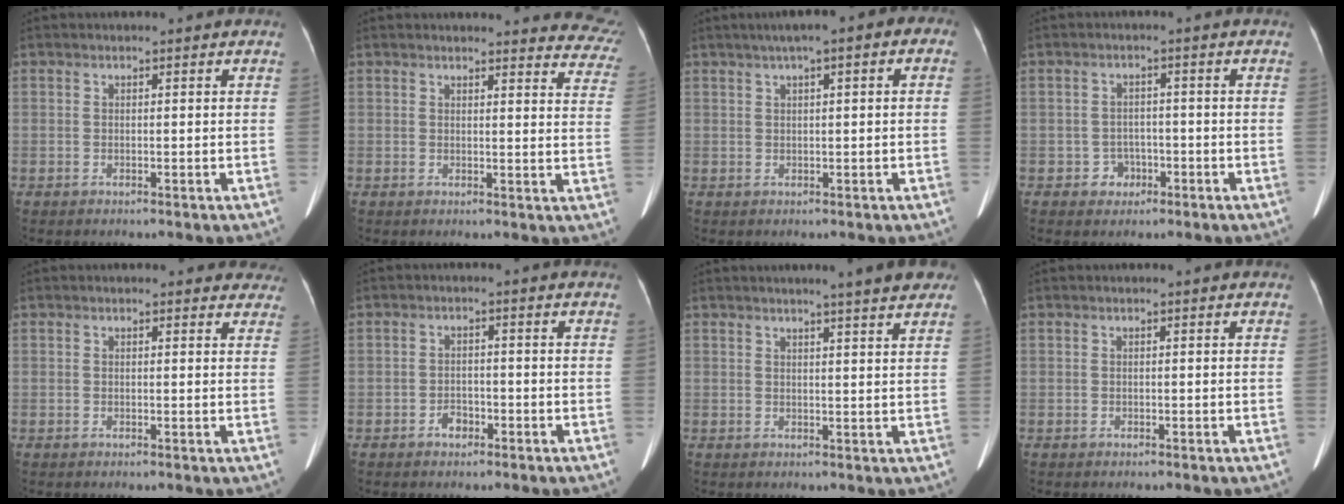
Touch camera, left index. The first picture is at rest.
{"total": 16.3, "force": [15.7, 3.3, 2.7], "torque": [0.018, -0.069, 0.133]}
{"total": 5.9, "force": [2.4, 1.6, 5.1], "torque": [-0.073, 0.033, 0.027]}
{"total": 2.9, "force": [-1.3, 2.5, 0.6], "torque": [-0.006, 0.010, -0.016]}
{"total": 5.6, "force": [5.2, 2.2, 0.5], "torque": [0.027, -0.005, 0.030]}
{"total": 2.2, "force": [-1.3, 1.4, 1.0], "torque": [-0.015, 0.005, -0.021]}
{"total": 6.7, "force": [5.5, 0.0, 3.7], "torque": [-0.047, 0.003, 0.056]}
{"total": 0.0}